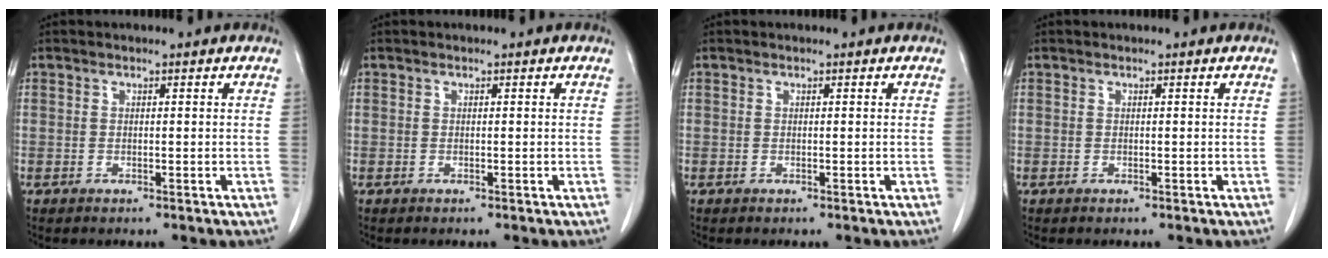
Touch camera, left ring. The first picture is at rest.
{"total": 0.0}
{"total": 0.0}
{"total": 0.0}